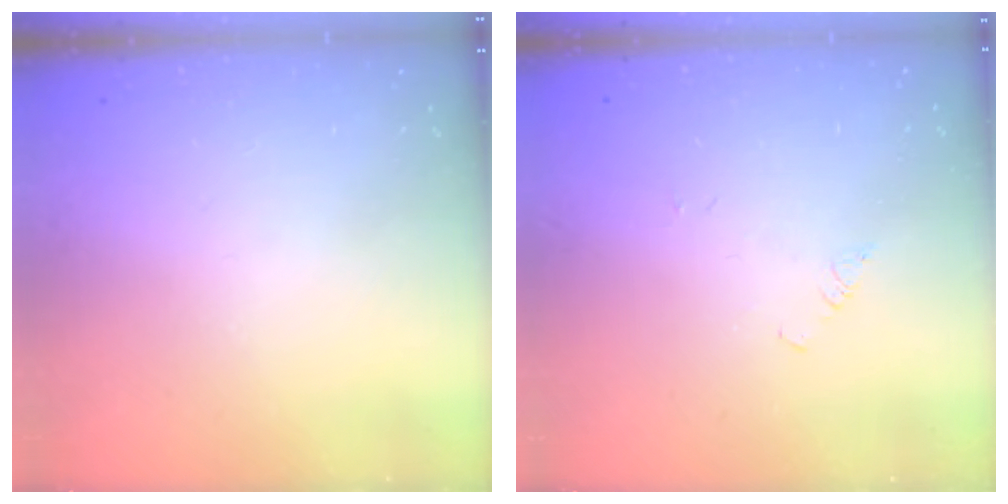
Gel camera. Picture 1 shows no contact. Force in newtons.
{"total": 1.0, "press": 0.9, "slide": 0.2}